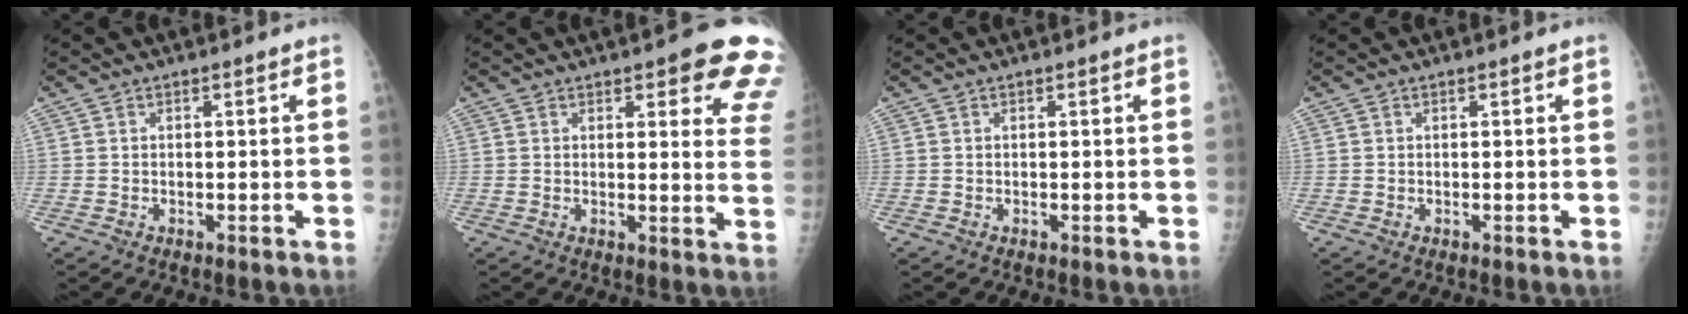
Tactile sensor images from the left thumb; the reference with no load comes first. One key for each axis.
{"total": 12.9, "fx": 7.7, "fy": 4.0, "fz": 9.6, "tx": -0.070, "ty": -0.036, "tz": 0.073}
{"total": 0.0}
{"total": 0.0}